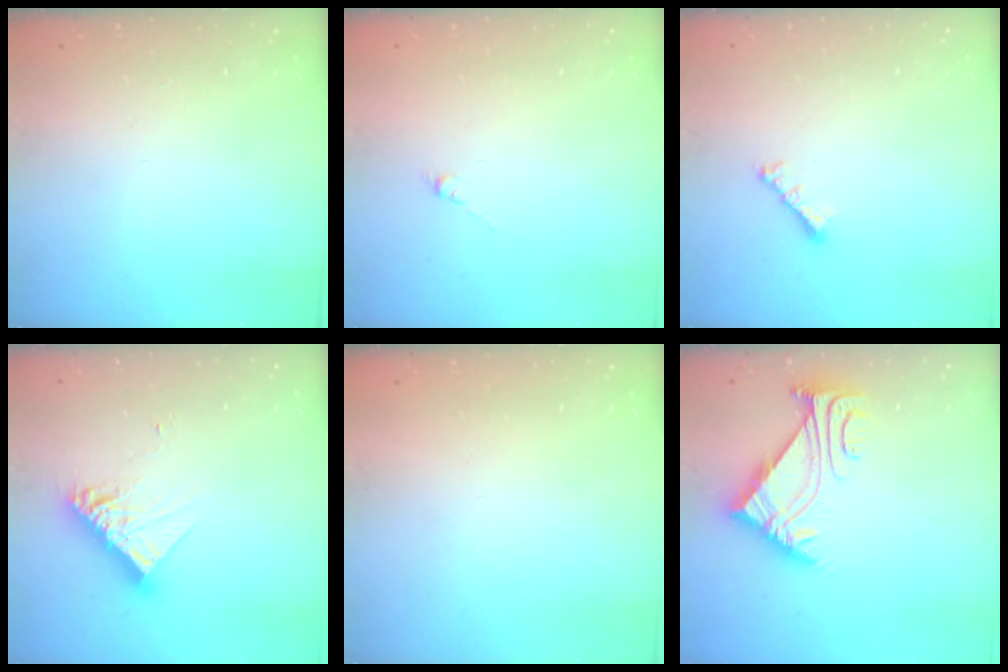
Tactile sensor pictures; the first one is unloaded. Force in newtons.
{"total": 0.0}
{"total": 2.8, "press": 2.7, "slide": 0.6}
{"total": 12.1, "press": 12.0, "slide": 1.1}
{"total": 0.9, "press": 0.8, "slide": 0.3}
{"total": 5.7, "press": 5.6, "slide": 1.0}